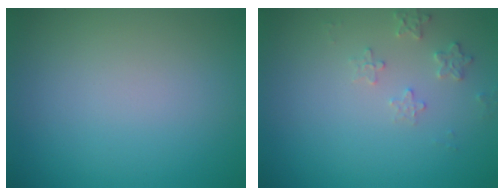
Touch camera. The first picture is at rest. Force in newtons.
{"total": 1.6, "press": 1.6, "slide": 0.4}